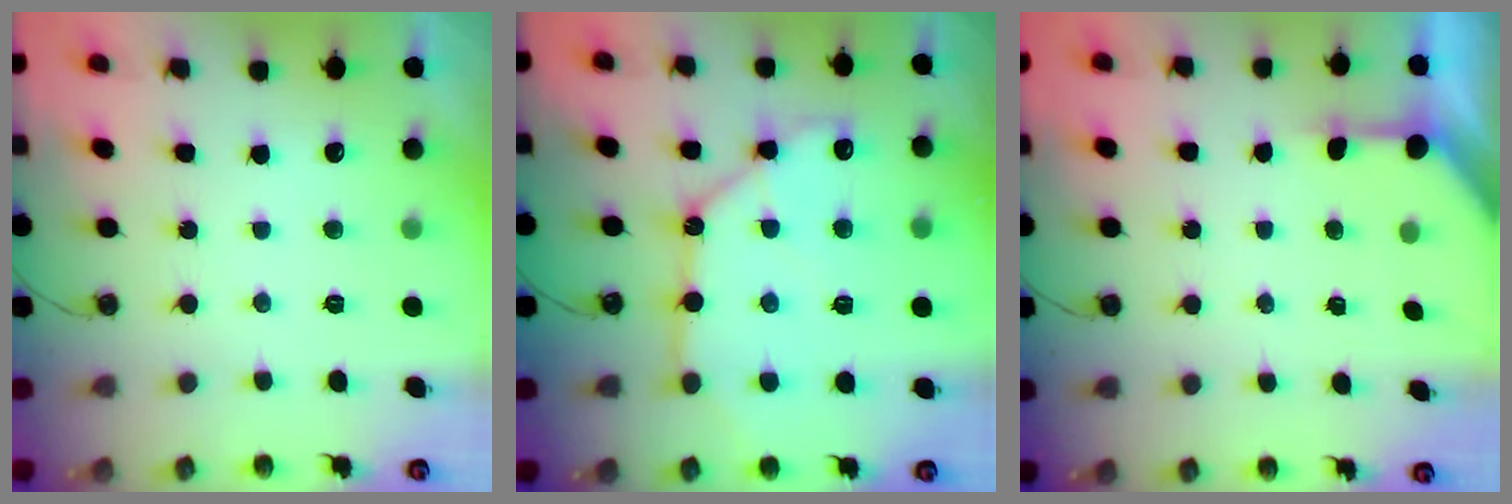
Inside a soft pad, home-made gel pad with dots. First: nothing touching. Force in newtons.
{"total": 11.5, "press": 11.5, "slide": 1.0}
{"total": 3.6, "press": 3.6, "slide": 0.3}